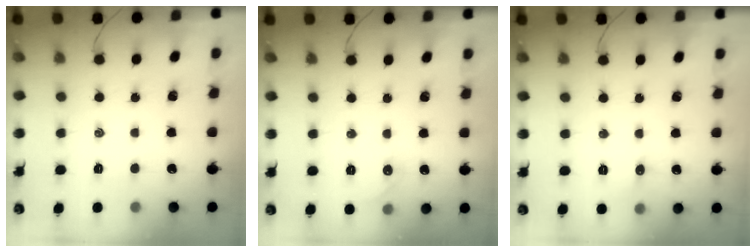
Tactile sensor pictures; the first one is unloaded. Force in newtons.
{"total": 5.2, "press": 5.0, "slide": 1.4}
{"total": 3.7, "press": 3.5, "slide": 1.3}